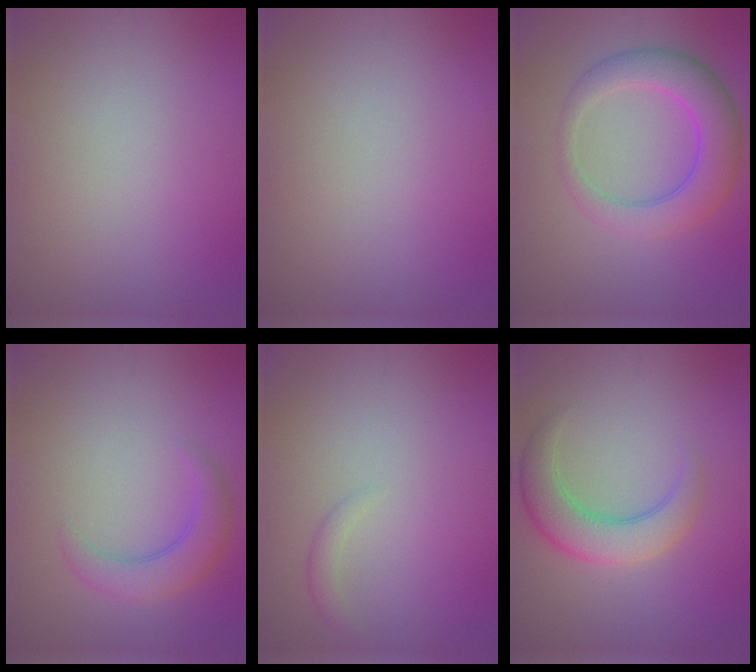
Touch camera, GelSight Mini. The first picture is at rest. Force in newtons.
{"total": 0.0}
{"total": 5.7, "press": 5.7, "slide": 0.2}
{"total": 3.4, "press": 3.4, "slide": 0.2}
{"total": 1.0, "press": 1.0, "slide": 0.0}
{"total": 4.7, "press": 4.7, "slide": 0.2}